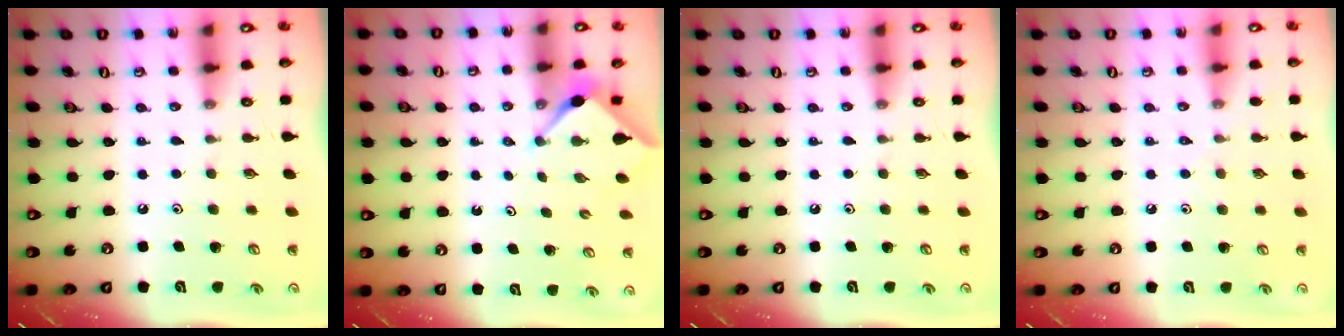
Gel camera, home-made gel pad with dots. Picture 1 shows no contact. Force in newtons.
{"total": 3.0, "press": 2.9, "slide": 0.3}
{"total": 0.0}
{"total": 3.6, "press": 3.5, "slide": 0.6}